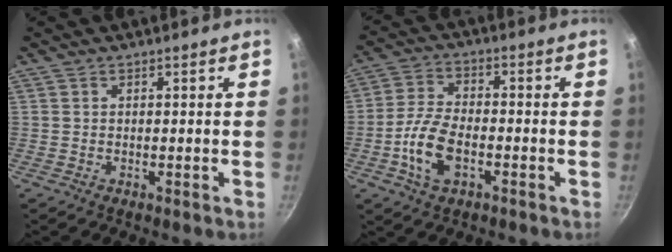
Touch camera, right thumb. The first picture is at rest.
{"total": 9.4, "force": [-3.3, 4.9, 7.3], "torque": [-0.144, 0.024, -0.070]}